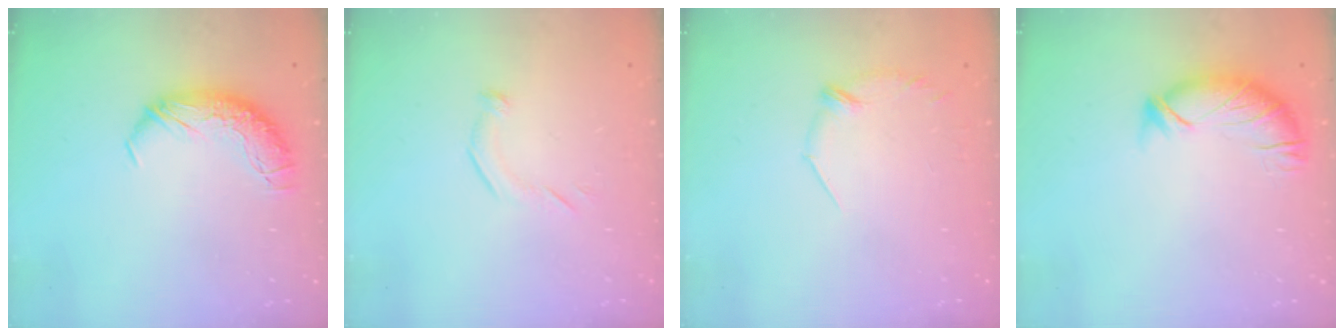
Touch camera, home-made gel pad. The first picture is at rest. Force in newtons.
{"total": 4.8, "press": 4.6, "slide": 1.3}
{"total": 5.6, "press": 5.5, "slide": 1.1}
{"total": 3.2, "press": 3.1, "slide": 0.8}